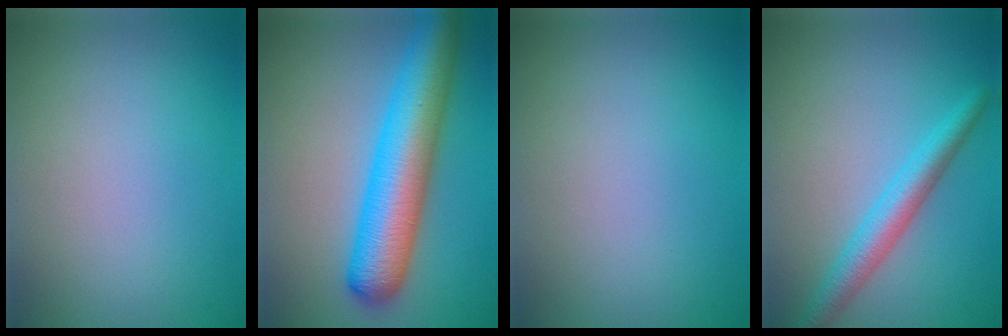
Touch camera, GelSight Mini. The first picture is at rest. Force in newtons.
{"total": 9.0, "press": 9.0, "slide": 0.3}
{"total": 0.0}
{"total": 3.7, "press": 3.7, "slide": 0.1}